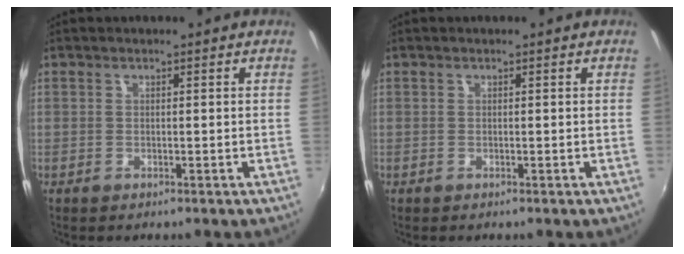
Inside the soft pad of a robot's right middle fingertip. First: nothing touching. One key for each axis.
{"total": 0.0}